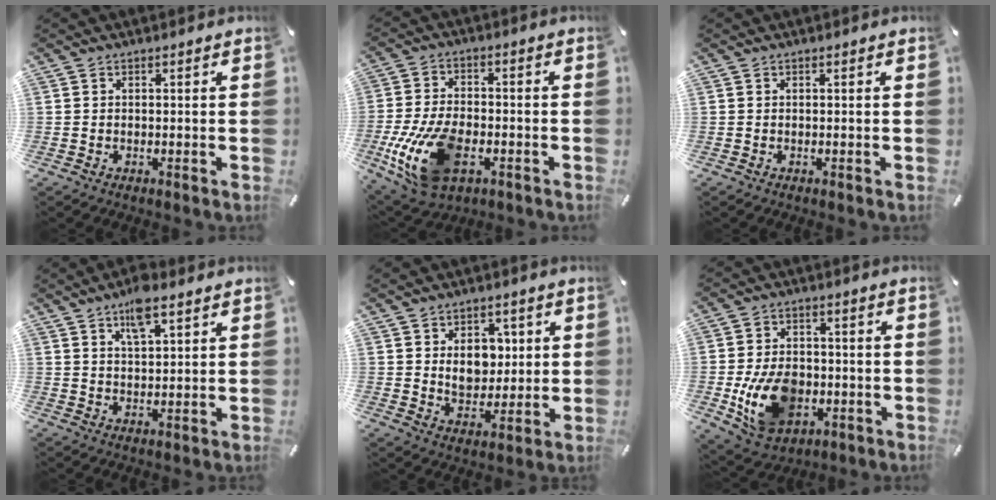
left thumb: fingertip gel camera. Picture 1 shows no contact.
{"total": 16.3, "force": [-5.2, 9.7, 12.1], "torque": [-0.258, 0.010, -0.084]}
{"total": 0.0}
{"total": 7.2, "force": [4.8, 2.5, 4.7], "torque": [-0.080, -0.013, 0.081]}
{"total": 11.1, "force": [3.7, 9.3, 4.9], "torque": [-0.068, -0.019, 0.074]}
{"total": 13.9, "force": [-3.2, 10.1, 8.9], "torque": [-0.188, 0.005, -0.054]}